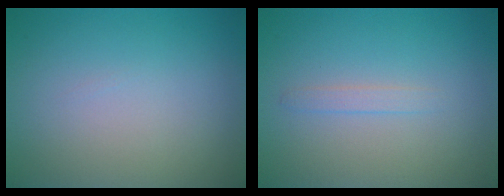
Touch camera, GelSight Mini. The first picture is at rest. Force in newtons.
{"total": 0.9, "press": 0.9, "slide": 0.1}